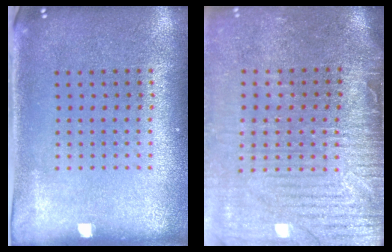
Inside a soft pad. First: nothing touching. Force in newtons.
{"total": 4.2, "press": 3.6, "slide": 2.1}